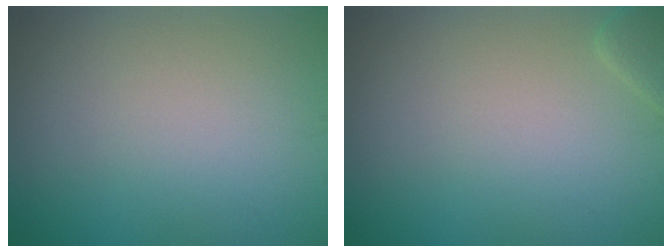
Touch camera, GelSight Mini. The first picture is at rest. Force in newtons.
{"total": 1.2, "press": 1.2, "slide": 0.2}